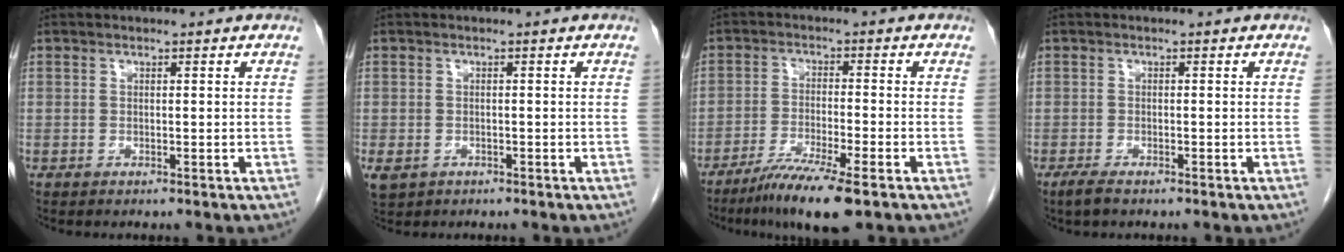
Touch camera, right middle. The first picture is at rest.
{"total": 3.6, "force": [-1.9, 2.7, 1.5], "torque": [-0.032, -0.005, -0.026]}
{"total": 8.5, "force": [-5.8, 0.1, 6.3], "torque": [-0.112, -0.024, -0.101]}
{"total": 1.9, "force": [-1.4, 0.5, 1.2], "torque": [-0.032, -0.005, -0.025]}